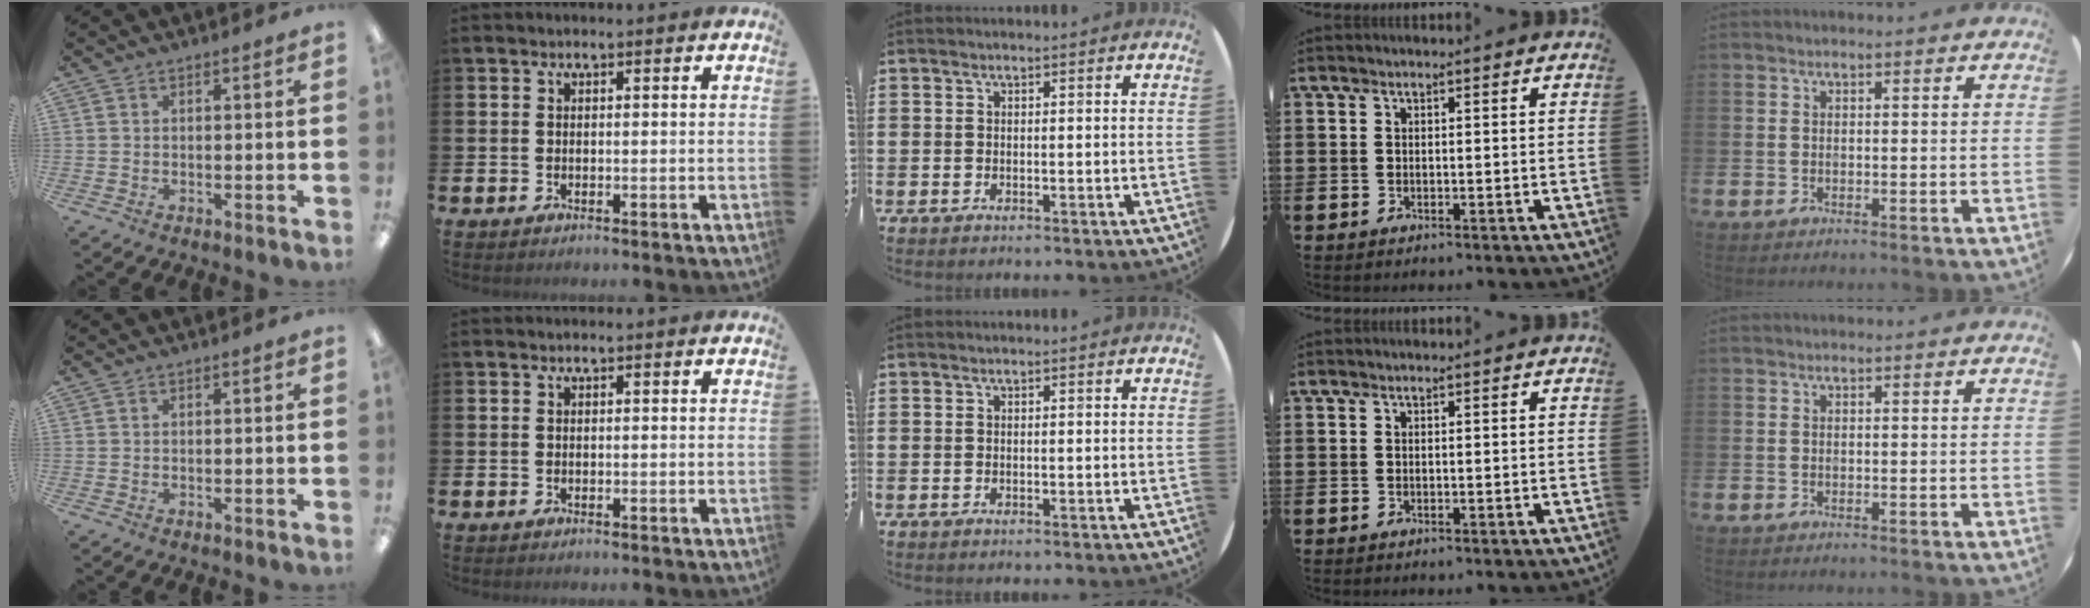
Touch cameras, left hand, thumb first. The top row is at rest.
{}